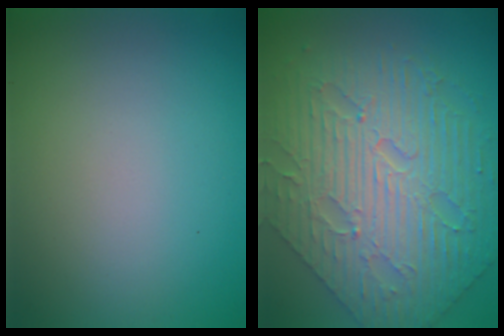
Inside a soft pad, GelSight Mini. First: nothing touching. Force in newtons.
{"total": 8.3, "press": 6.7, "slide": 4.8}